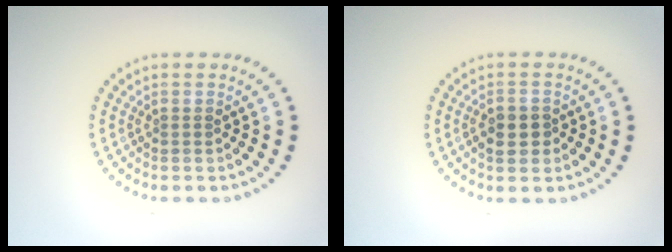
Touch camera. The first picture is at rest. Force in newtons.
{"total": 2.5, "press": 2.5, "slide": 0.6}